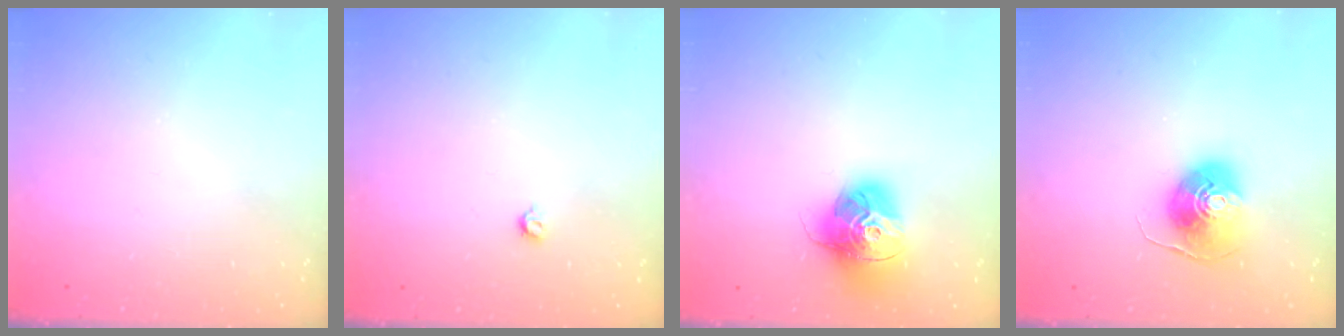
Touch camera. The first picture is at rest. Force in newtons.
{"total": 3.4, "press": 3.4, "slide": 0.6}
{"total": 15.3, "press": 15.2, "slide": 1.8}
{"total": 8.8, "press": 8.8, "slide": 0.6}